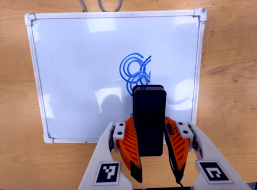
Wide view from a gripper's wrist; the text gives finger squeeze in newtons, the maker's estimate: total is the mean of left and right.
{"total": 7.1, "left": 5.4, "right": 8.8}